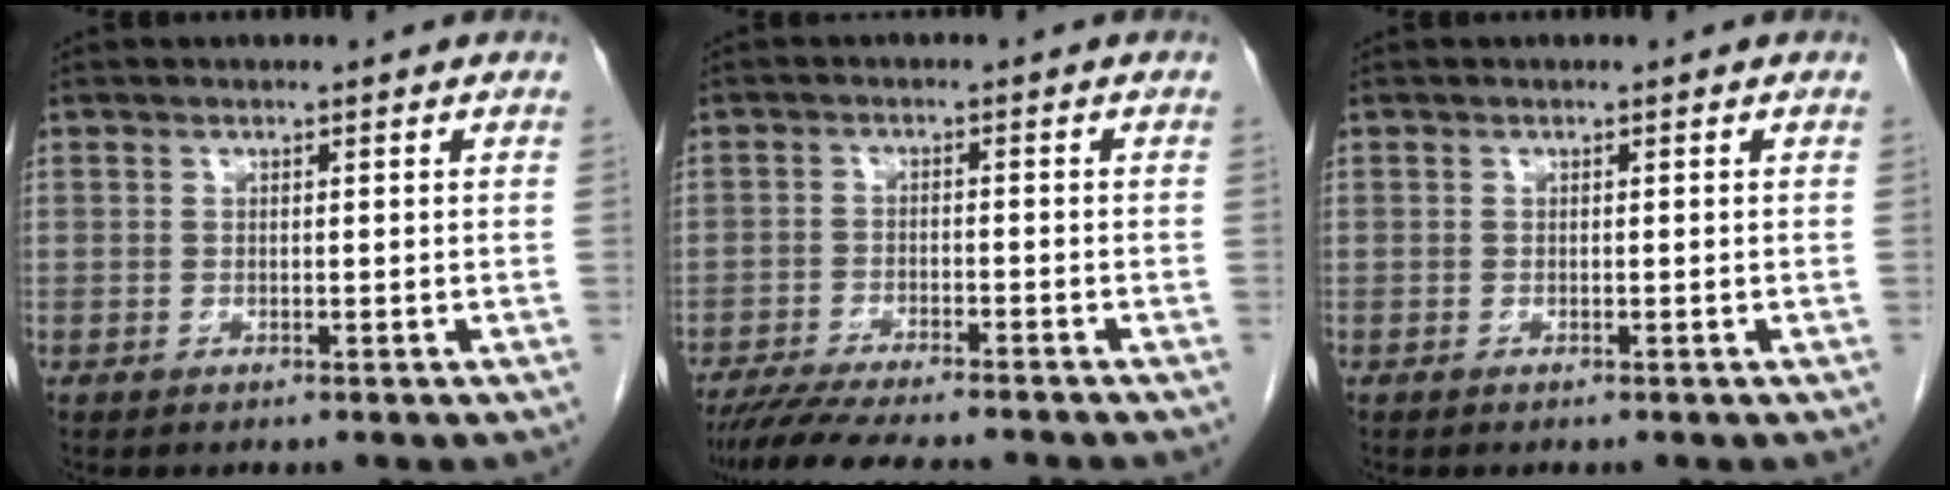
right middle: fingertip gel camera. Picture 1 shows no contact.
{"total": 11.7, "force": [-10.2, 1.3, 5.5], "torque": [-0.082, -0.019, -0.153]}
{"total": 0.0}